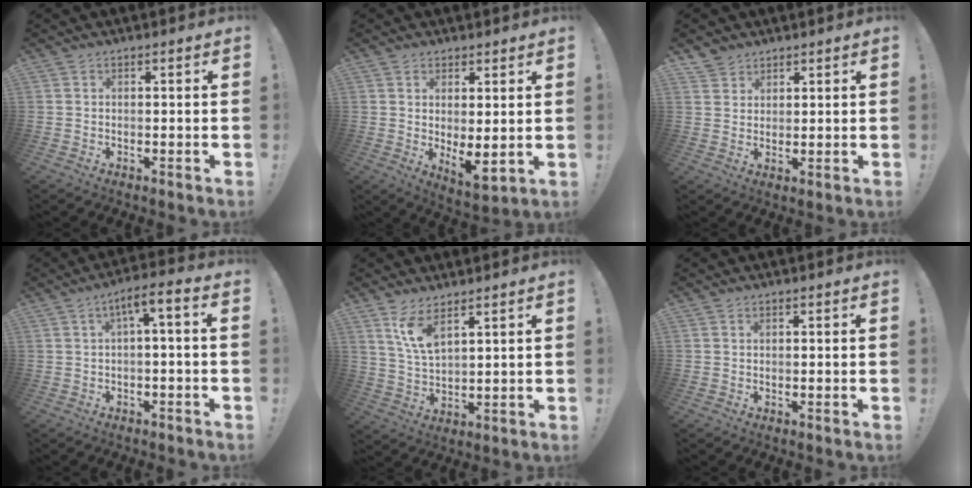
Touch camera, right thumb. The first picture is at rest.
{"total": 5.5, "force": [1.1, 1.8, 5.0], "torque": [-0.070, -0.027, 0.024]}
{"total": 3.9, "force": [3.2, 2.2, 0.3], "torque": [-0.010, -0.017, 0.062]}
{"total": 6.0, "force": [0.1, 1.4, 5.8], "torque": [-0.089, 0.000, -0.002]}
{"total": 8.3, "force": [5.6, 2.7, 5.5], "torque": [-0.104, -0.027, 0.102]}
{"total": 0.0}